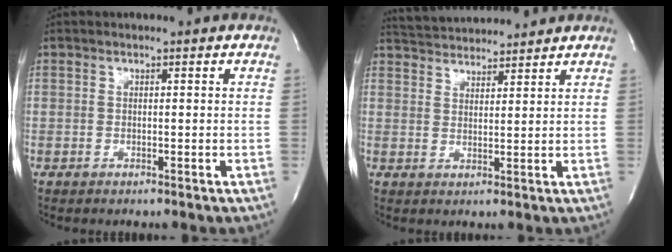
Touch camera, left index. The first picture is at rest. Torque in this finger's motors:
{"motor_torque": [-0.09, -0.18, 0.02, 0.02]}